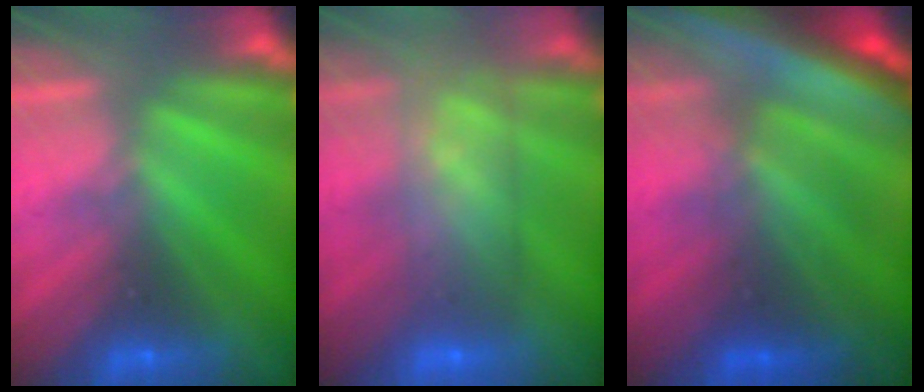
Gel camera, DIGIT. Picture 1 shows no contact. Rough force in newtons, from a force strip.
{"total": 5.9}
{"total": 7.0}